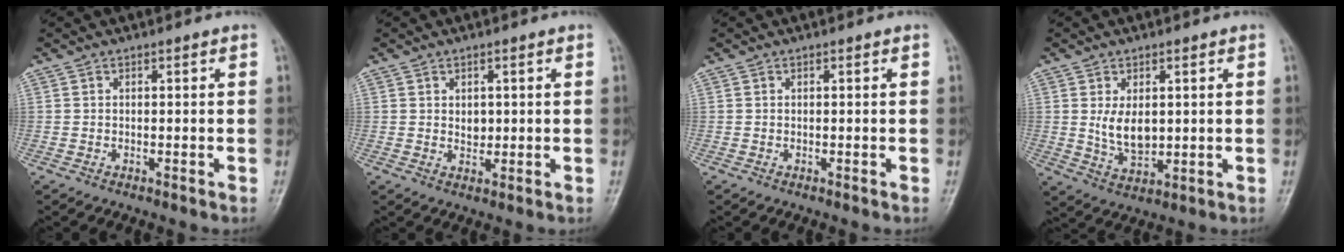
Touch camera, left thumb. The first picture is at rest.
{"total": 2.4, "force": [0.5, 1.7, 1.5], "torque": [-0.014, -0.005, 0.011]}
{"total": 0.0}
{"total": 6.5, "force": [1.0, 3.9, 5.0], "torque": [-0.073, -0.016, 0.029]}